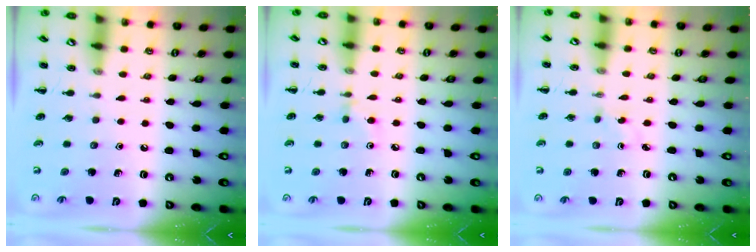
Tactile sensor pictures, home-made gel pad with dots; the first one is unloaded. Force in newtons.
{"total": 3.3, "press": 3.1, "slide": 1.2}
{"total": 1.3, "press": 1.1, "slide": 0.7}